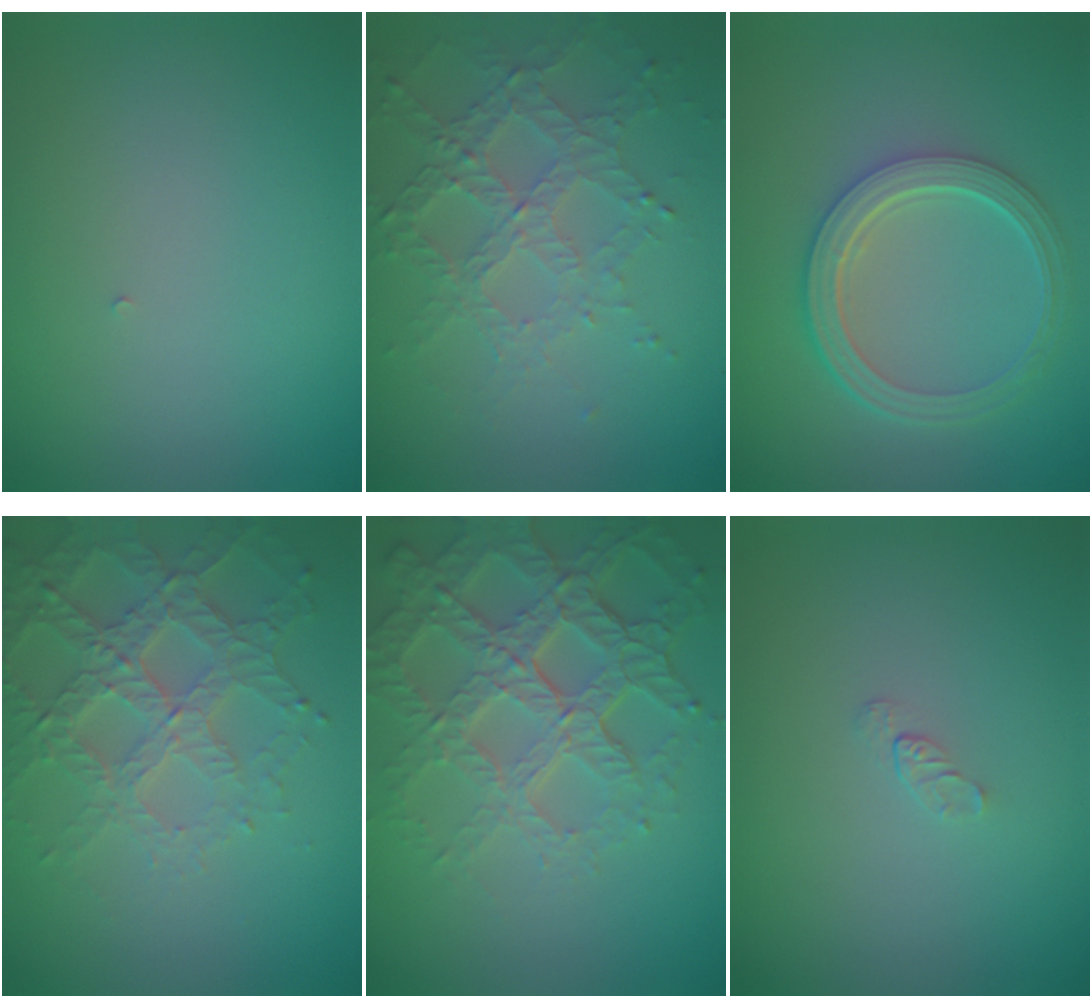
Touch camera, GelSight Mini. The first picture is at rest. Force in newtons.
{"total": 3.9, "press": 3.0, "slide": 2.5}
{"total": 5.0, "press": 3.8, "slide": 3.3}
{"total": 4.7, "press": 4.1, "slide": 2.2}
{"total": 7.7, "press": 5.3, "slide": 5.5}
{"total": 0.5, "press": 0.3, "slide": 0.4}